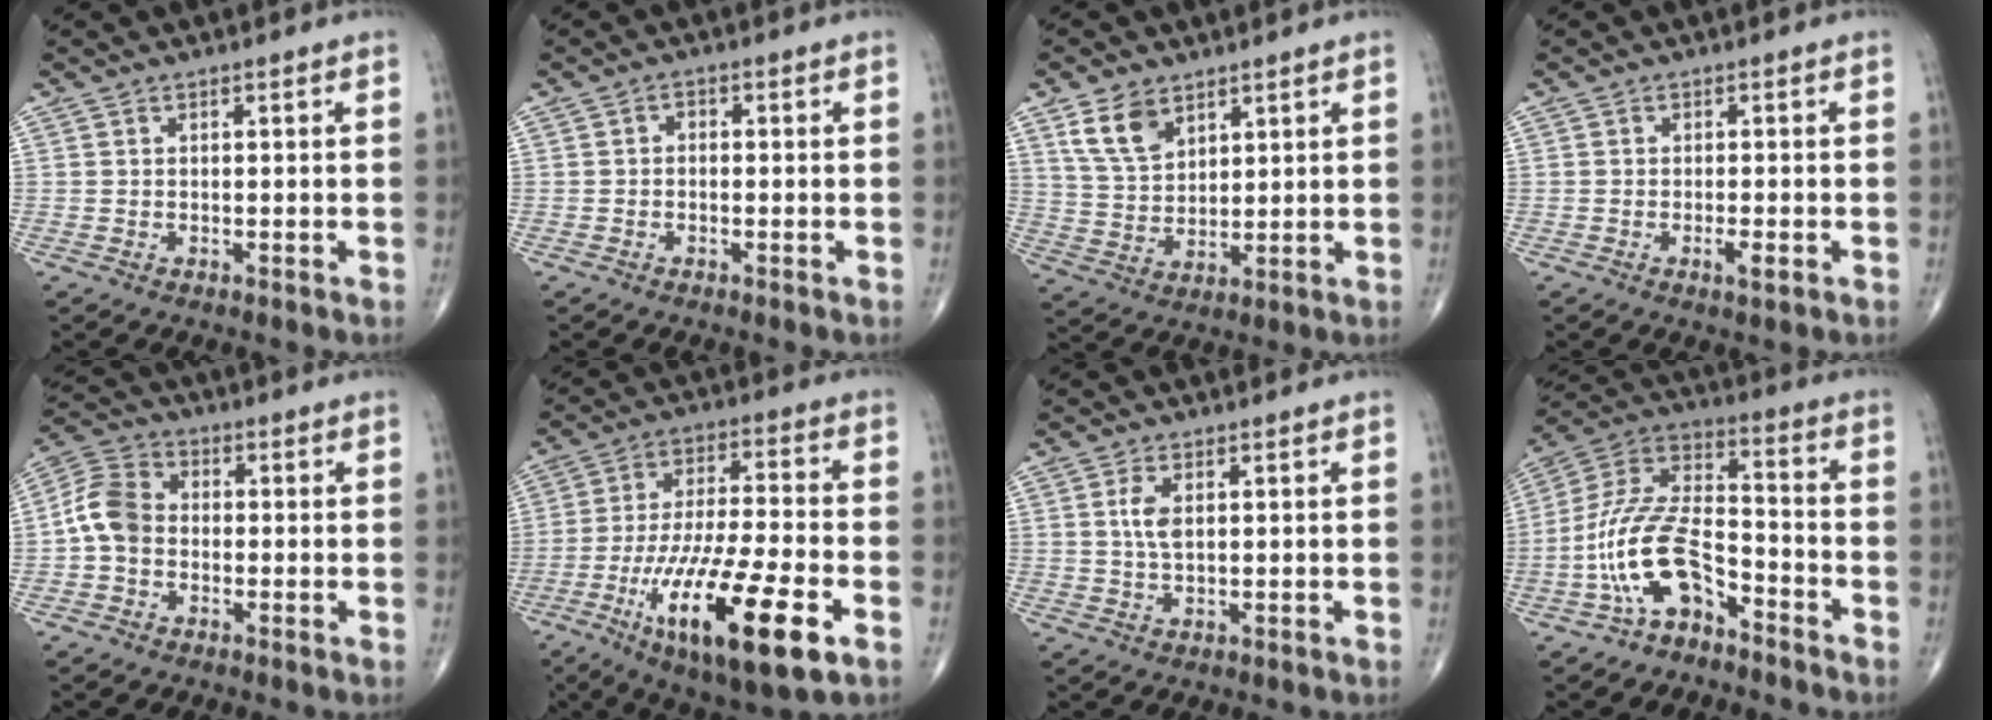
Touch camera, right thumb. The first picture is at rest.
{"total": 1.3, "force": [-0.3, 1.0, 0.8], "torque": [-0.003, 0.006, -0.010]}
{"total": 8.0, "force": [4.7, 4.8, 4.4], "torque": [-0.068, -0.022, 0.100]}
{"total": 2.2, "force": [-0.8, 0.6, 1.9], "torque": [-0.035, -0.003, -0.015]}
{"total": 7.7, "force": [-1.1, 5.9, 4.9], "torque": [-0.088, 0.026, -0.036]}
{"total": 22.1, "force": [-9.0, 5.6, 19.3], "torque": [-0.366, 0.006, -0.150]}
{"total": 3.6, "force": [0.8, 1.7, 3.0], "torque": [-0.065, -0.001, 0.016]}
{"total": 14.4, "force": [-7.1, 7.1, 10.3], "torque": [-0.207, 0.075, -0.140]}